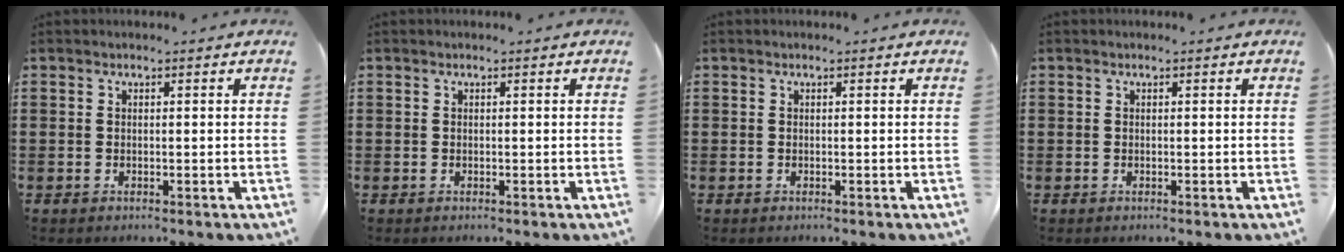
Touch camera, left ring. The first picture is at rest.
{"total": 0.0}
{"total": 0.0}
{"total": 0.0}